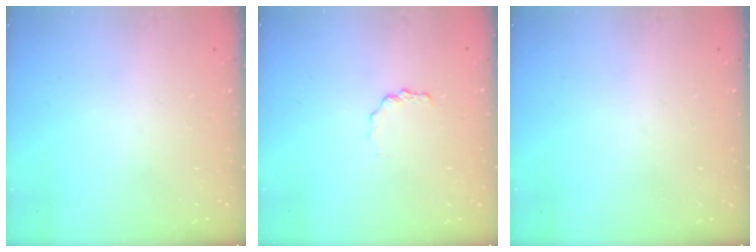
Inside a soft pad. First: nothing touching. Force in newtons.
{"total": 1.7, "press": 1.6, "slide": 0.2}
{"total": 0.0}